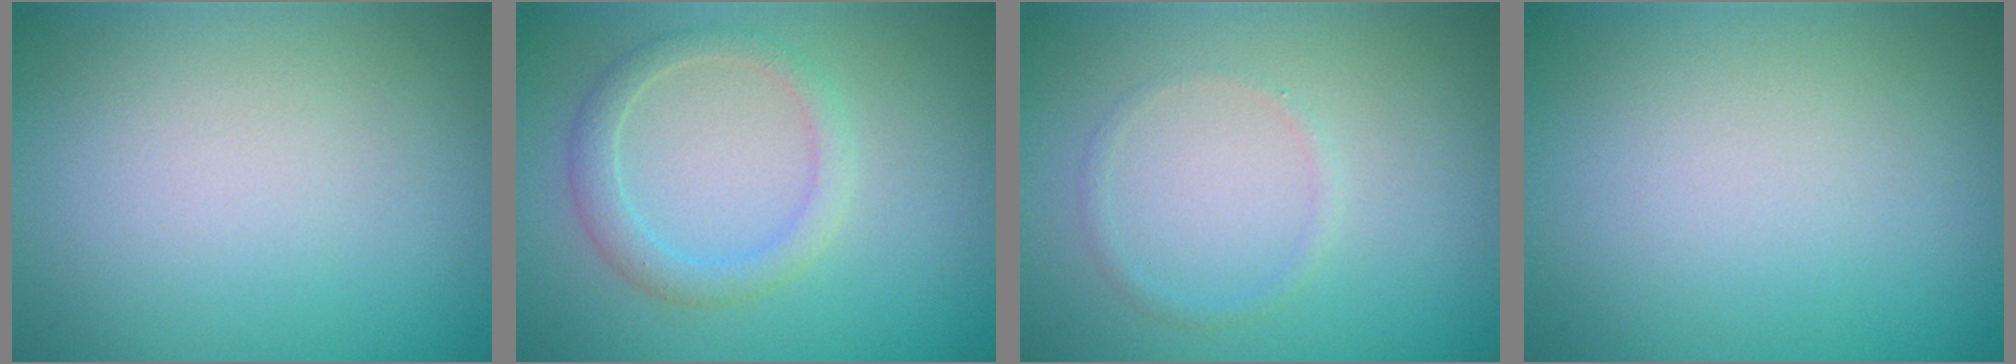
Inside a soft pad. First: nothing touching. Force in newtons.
{"total": 2.3, "press": 2.3, "slide": 0.0}
{"total": 0.7, "press": 0.7, "slide": 0.1}
{"total": 0.0}